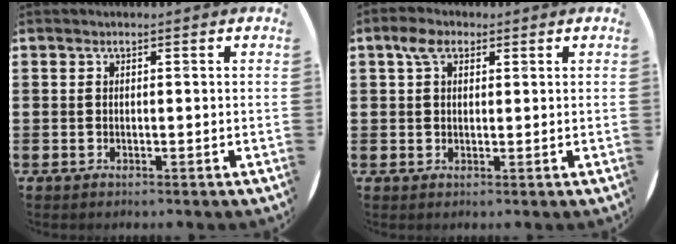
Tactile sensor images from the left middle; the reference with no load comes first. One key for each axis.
{"total": 3.3, "fx": 2.0, "fy": 1.9, "fz": 1.9, "tx": -0.033, "ty": 0.007, "tz": 0.034}